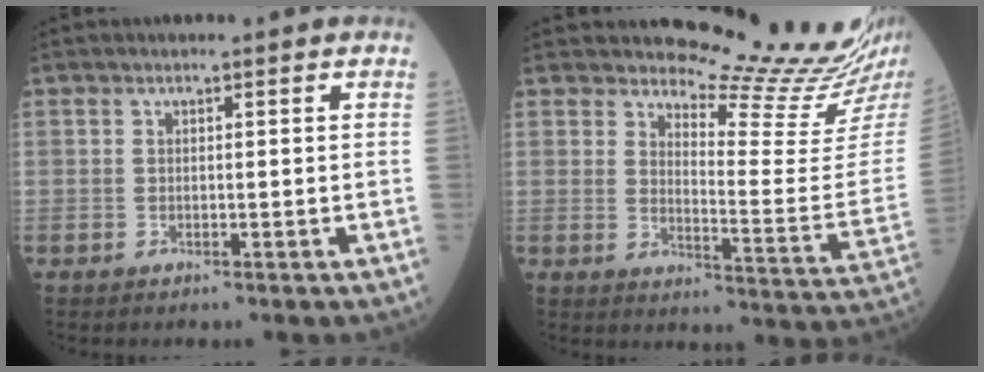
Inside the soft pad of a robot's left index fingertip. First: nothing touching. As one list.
[{"total": 14.7, "force": [14.3, -1.2, 3.3], "torque": [-0.050, -0.118, 0.170]}]